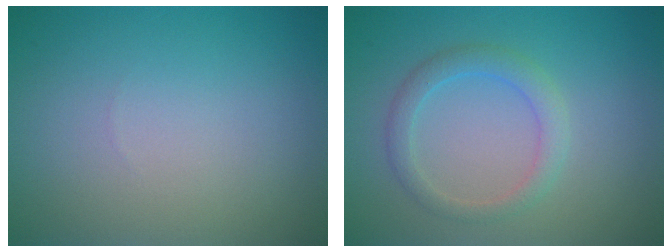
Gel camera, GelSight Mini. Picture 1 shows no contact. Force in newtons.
{"total": 2.3, "press": 2.3, "slide": 0.1}